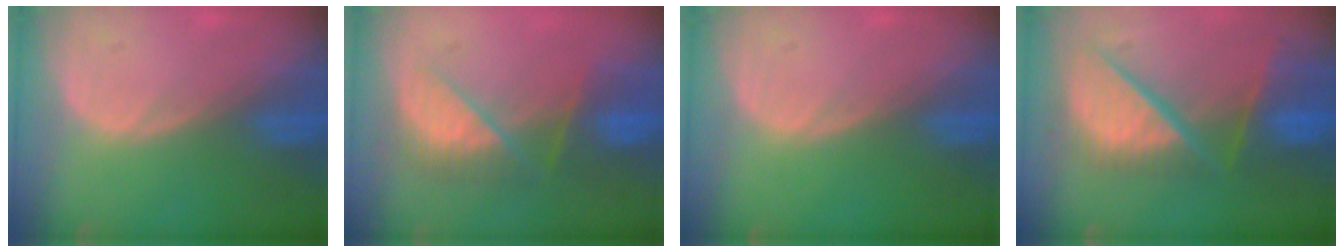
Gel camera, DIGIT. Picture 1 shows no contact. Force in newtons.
{"total": 7.3, "press": 7.1, "slide": 1.6}
{"total": 0.0}
{"total": 12.1, "press": 10.0, "slide": 6.8}